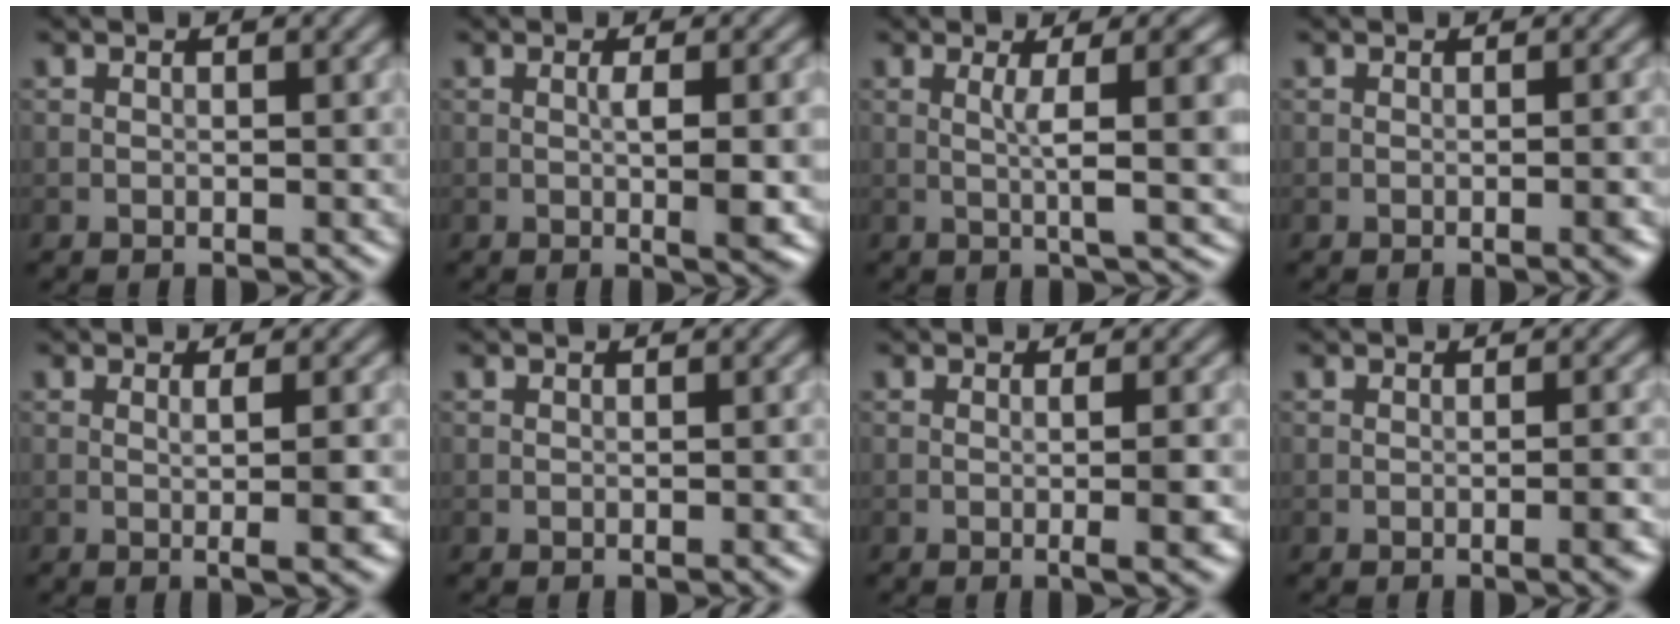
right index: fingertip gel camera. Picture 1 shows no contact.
{"total": 4.1, "force": [-0.3, 0.7, 4.1], "torque": [-0.062, -0.001, -0.001]}
{"total": 6.1, "force": [0.7, 1.2, 6.0], "torque": [-0.085, 0.004, 0.011]}
{"total": 2.1, "force": [-0.4, 0.6, 2.0], "torque": [-0.017, 0.003, -0.007]}
{"total": 3.5, "force": [-0.1, 0.8, 3.5], "torque": [-0.047, 0.002, -0.003]}
{"total": 0.8, "force": [-0.1, 0.2, 0.7], "torque": [-0.006, 0.000, -0.002]}
{"total": 3.8, "force": [-0.4, 1.0, 3.6], "torque": [-0.041, 0.001, -0.005]}
{"total": 2.7, "force": [-0.6, 0.7, 2.6], "torque": [-0.022, 0.006, -0.010]}